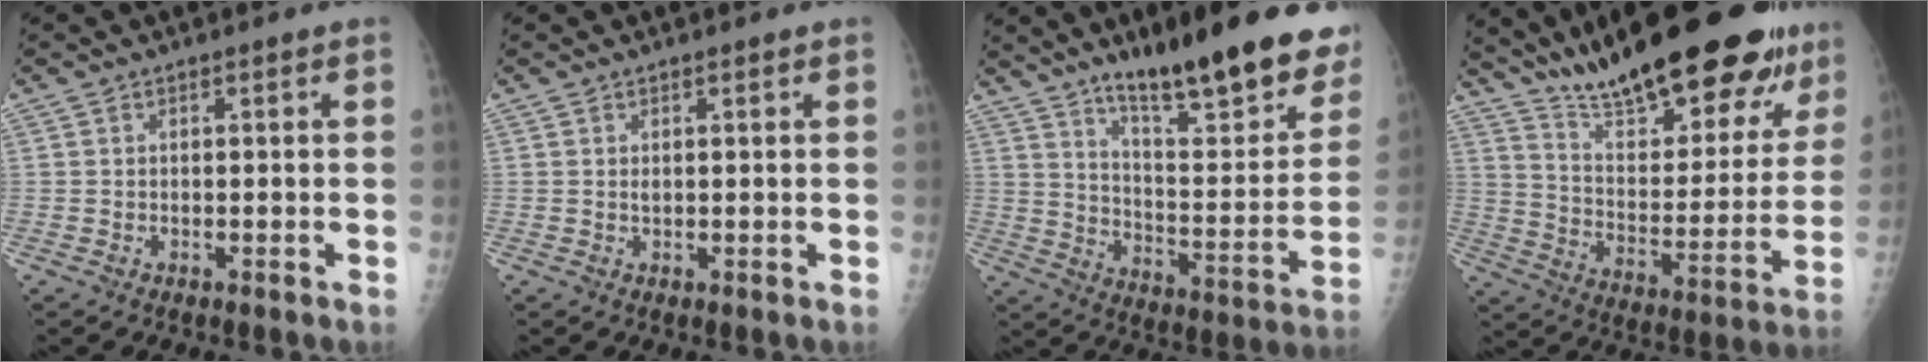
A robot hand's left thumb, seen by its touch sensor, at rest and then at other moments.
{"total": 1.2, "force": [0.7, 0.5, 0.9], "torque": [-0.013, -0.002, 0.012]}
{"total": 25.2, "force": [16.8, 6.0, 17.8], "torque": [-0.221, -0.078, 0.258]}
{"total": 30.5, "force": [22.5, 9.1, 18.5], "torque": [-0.245, -0.080, 0.340]}